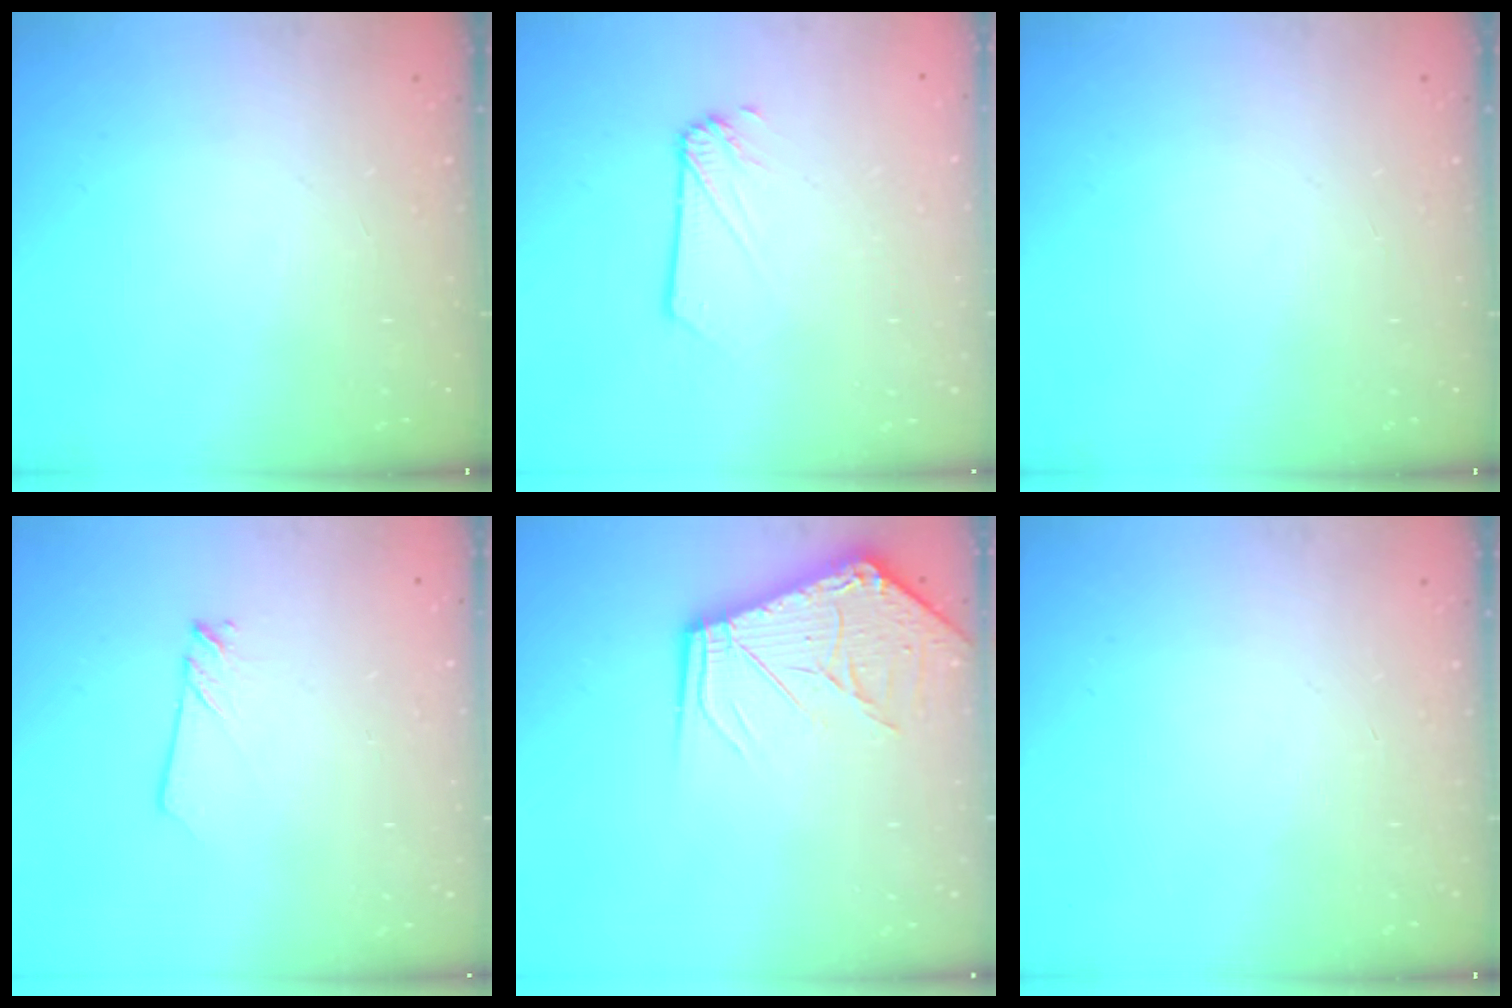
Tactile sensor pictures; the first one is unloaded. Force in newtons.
{"total": 2.3, "press": 2.3, "slide": 0.1}
{"total": 0.0}
{"total": 1.7, "press": 1.7, "slide": 0.1}
{"total": 12.4, "press": 12.3, "slide": 1.6}
{"total": 0.0}